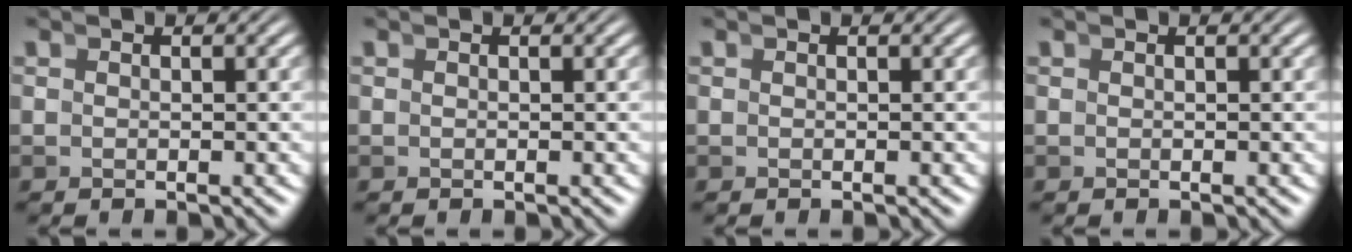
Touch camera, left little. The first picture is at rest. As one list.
[{"total": 0.0}, {"total": 0.0}, {"total": 0.0}]